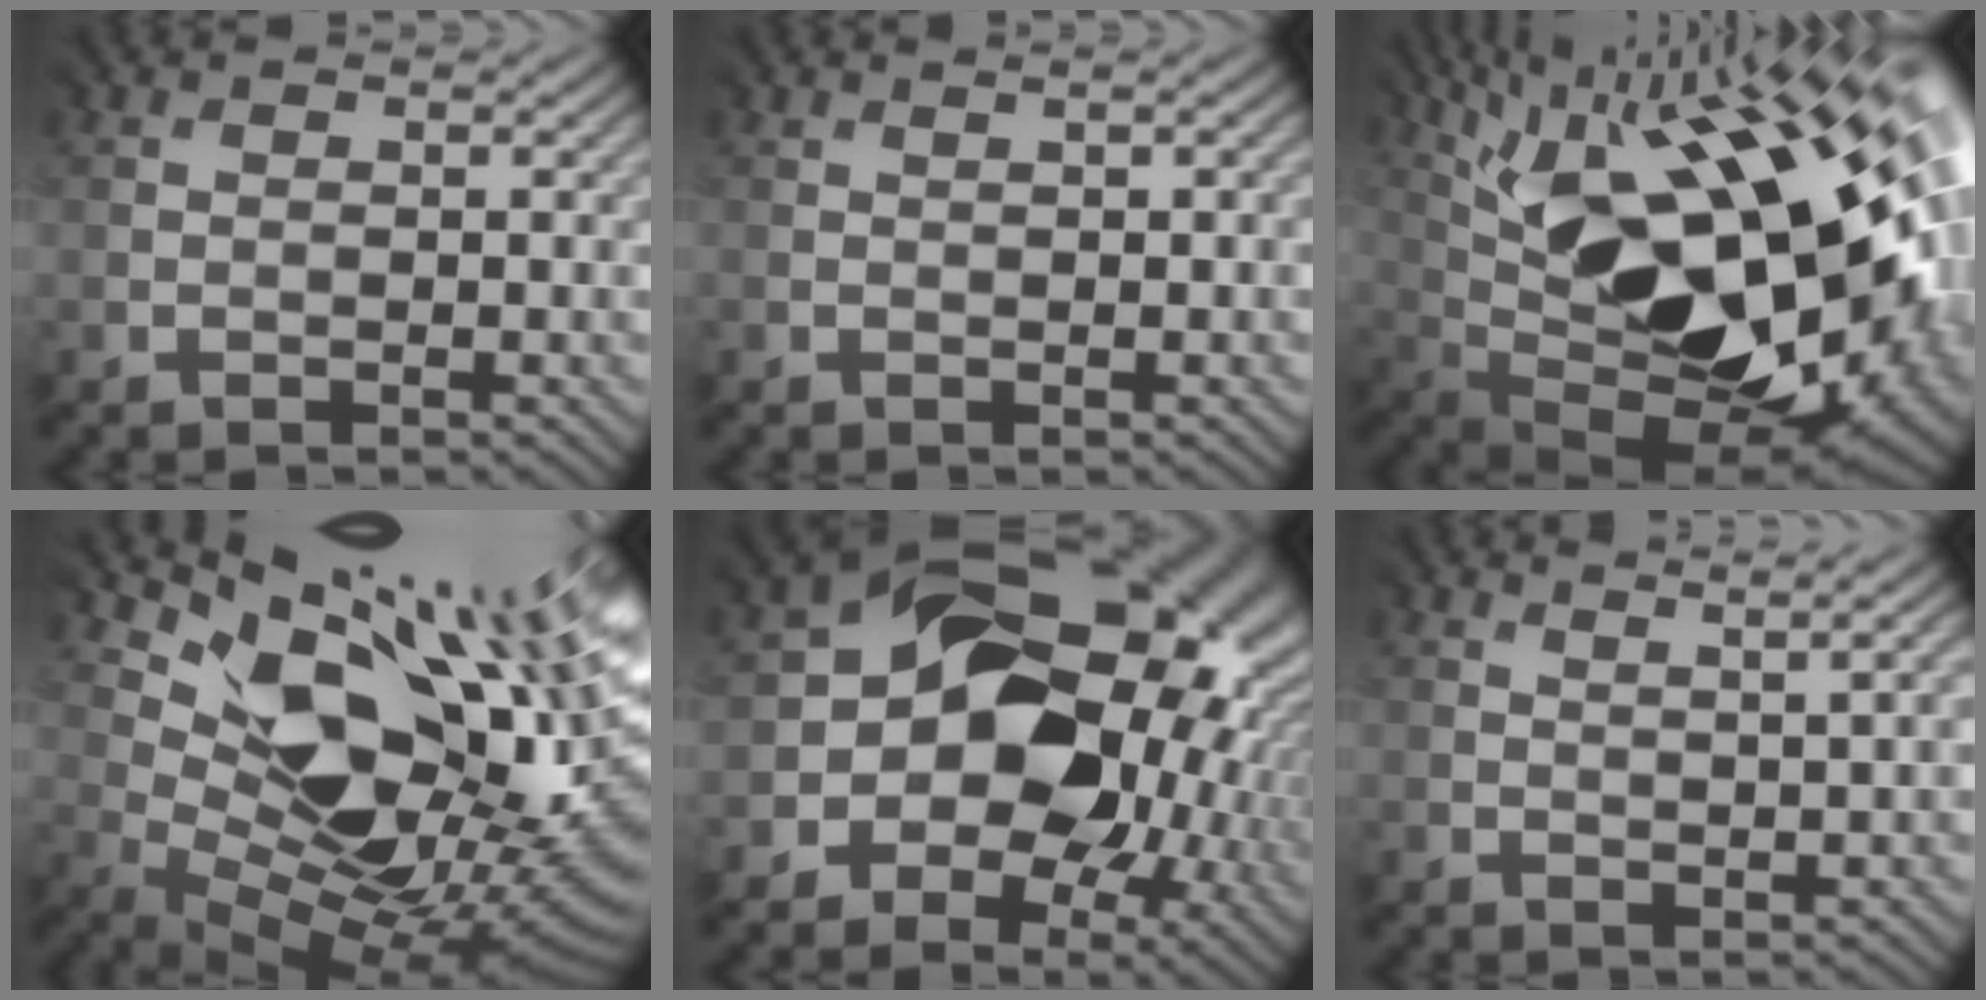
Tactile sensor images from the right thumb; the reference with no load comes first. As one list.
[{"total": 0.5, "force": [0.3, -0.5, 0.0], "torque": [-0.004, 0.003, 0.006]}, {"total": 22.0, "force": [5.2, 9.3, 19.3], "torque": [-0.325, 0.033, 0.078]}, {"total": 17.2, "force": [5.9, 8.7, 13.6], "torque": [-0.205, 0.000, 0.119]}, {"total": 18.1, "force": [-0.9, 14.2, 11.2], "torque": [-0.144, -0.029, -0.018]}, {"total": 2.6, "force": [2.0, -0.4, 1.6], "torque": [-0.025, 0.006, 0.032]}]